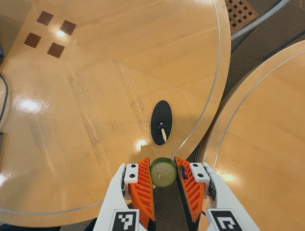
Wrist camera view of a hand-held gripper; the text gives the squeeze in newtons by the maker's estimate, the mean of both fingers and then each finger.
{"total": 8.1, "left": 8.2, "right": 7.9}